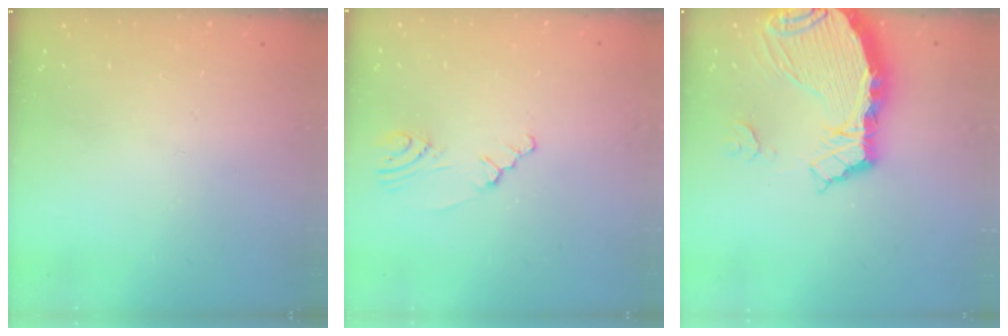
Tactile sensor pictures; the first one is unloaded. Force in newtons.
{"total": 2.0, "press": 2.0, "slide": 0.4}
{"total": 8.9, "press": 8.9, "slide": 0.9}